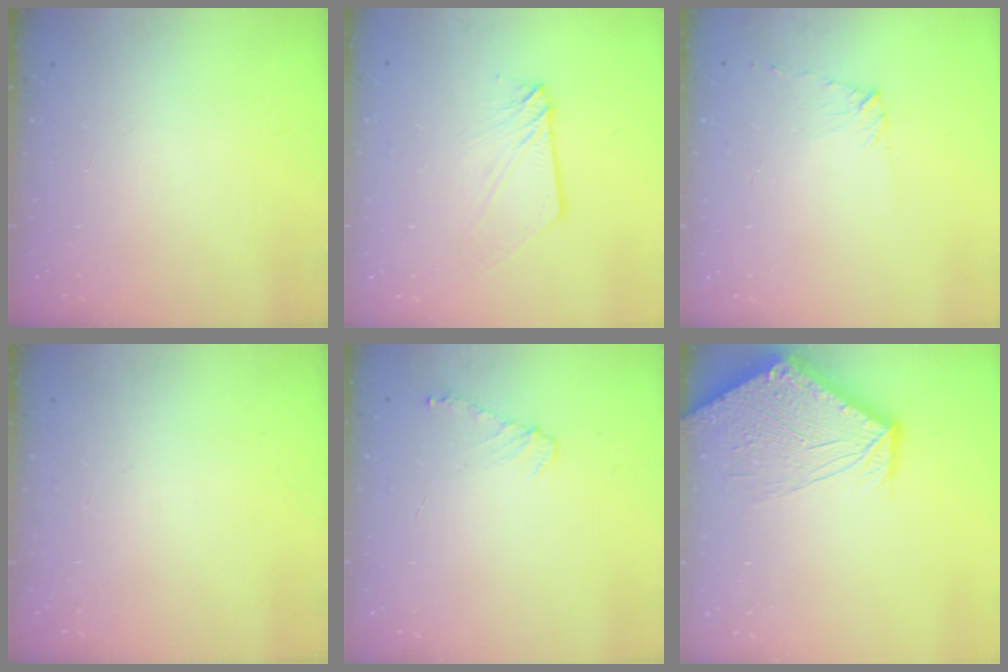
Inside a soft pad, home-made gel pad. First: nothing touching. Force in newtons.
{"total": 3.6, "press": 3.6, "slide": 0.3}
{"total": 5.3, "press": 5.3, "slide": 0.6}
{"total": 0.0}
{"total": 6.4, "press": 6.3, "slide": 0.6}
{"total": 11.1, "press": 11.0, "slide": 1.3}